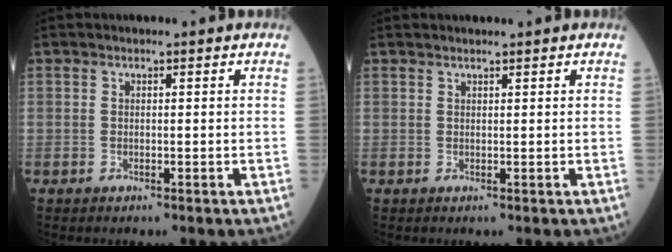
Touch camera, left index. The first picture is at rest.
{"total": 1.1, "force": [1.0, 0.1, 0.3], "torque": [-0.005, 0.011, 0.018]}